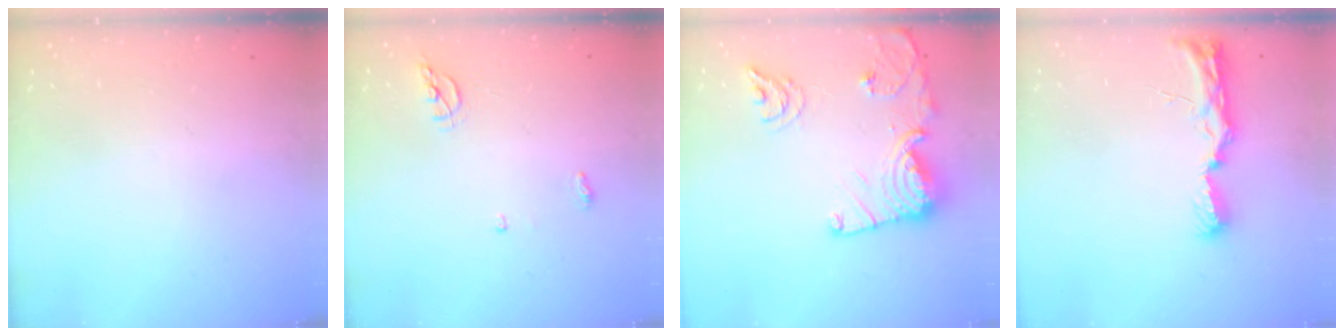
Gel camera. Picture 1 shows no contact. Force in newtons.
{"total": 5.6, "press": 5.6, "slide": 0.7}
{"total": 16.5, "press": 16.5, "slide": 1.7}
{"total": 10.5, "press": 9.6, "slide": 4.3}